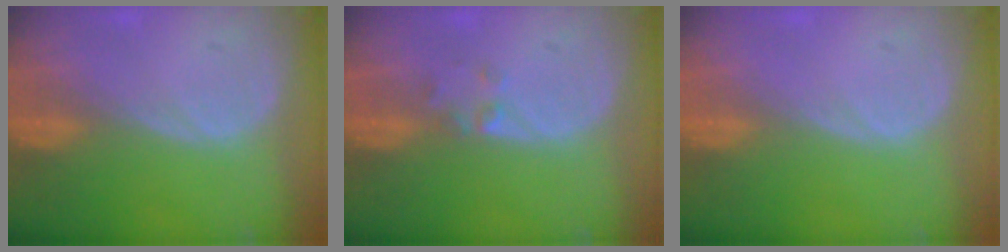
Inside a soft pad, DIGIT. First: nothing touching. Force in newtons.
{"total": 1.6, "press": 1.4, "slide": 0.9}
{"total": 0.0}